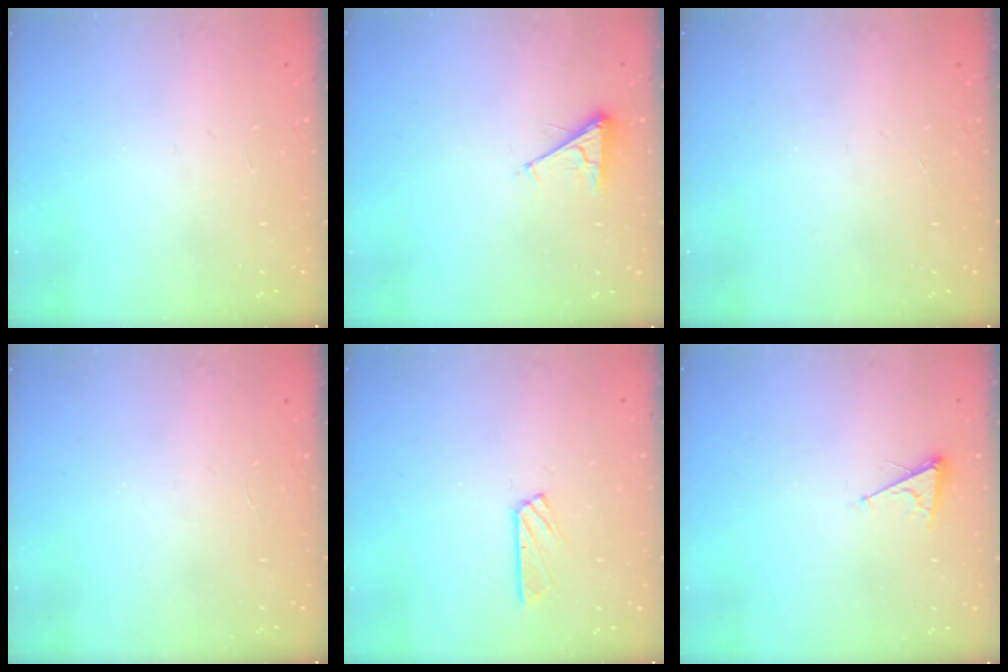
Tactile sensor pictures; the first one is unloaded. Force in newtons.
{"total": 2.8, "press": 2.8, "slide": 0.4}
{"total": 0.0}
{"total": 0.0}
{"total": 6.1, "press": 6.1, "slide": 0.3}
{"total": 3.6, "press": 3.6, "slide": 0.4}